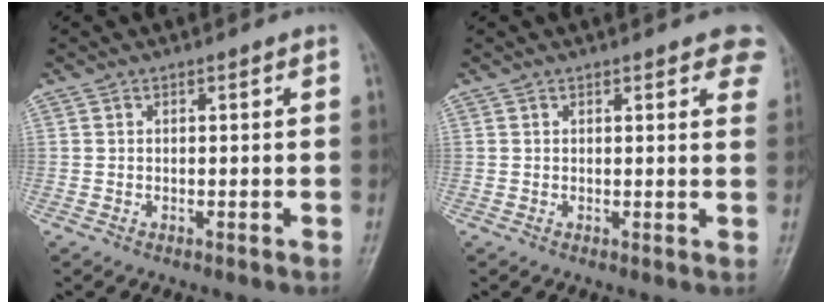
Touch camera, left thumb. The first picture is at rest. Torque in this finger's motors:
{"motor_torque": [0.61, 0.24, 0.29, -0.43, 0.00]}